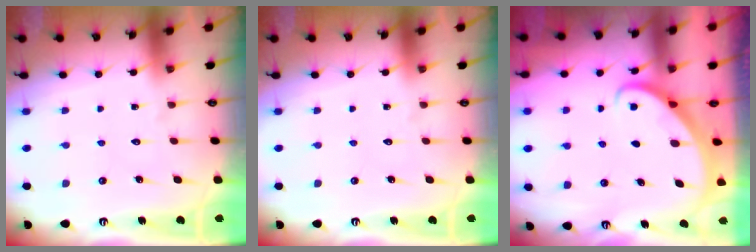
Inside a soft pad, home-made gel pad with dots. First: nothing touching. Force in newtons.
{"total": 0.0}
{"total": 2.8, "press": 2.8, "slide": 0.2}